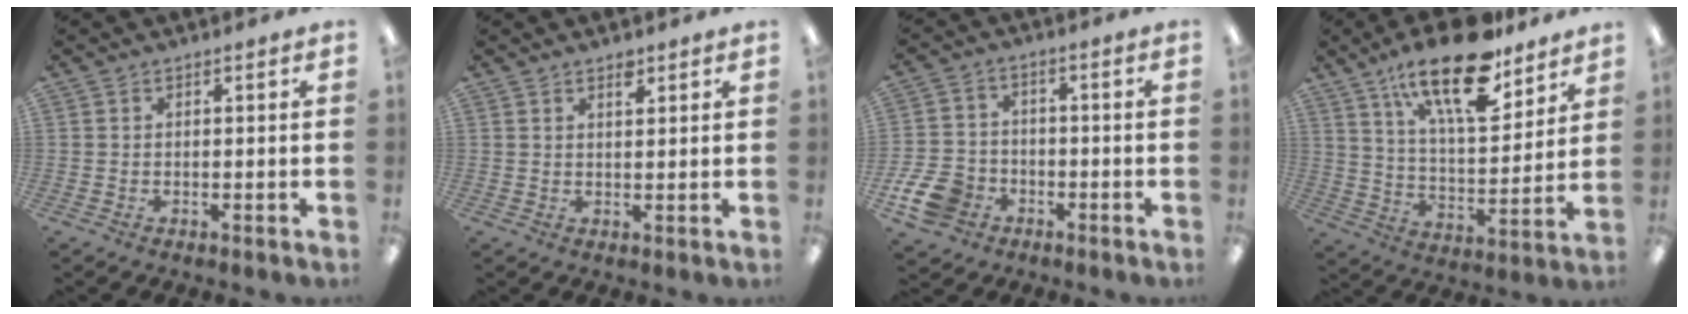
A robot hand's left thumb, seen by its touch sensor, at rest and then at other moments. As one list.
[{"total": 2.5, "force": [1.9, 1.0, 1.3], "torque": [-0.011, -0.006, 0.030]}, {"total": 9.6, "force": [-4.7, 7.1, 4.5], "torque": [-0.109, 0.029, -0.086]}, {"total": 21.5, "force": [14.3, 8.1, 13.8], "torque": [-0.229, -0.075, 0.240]}]